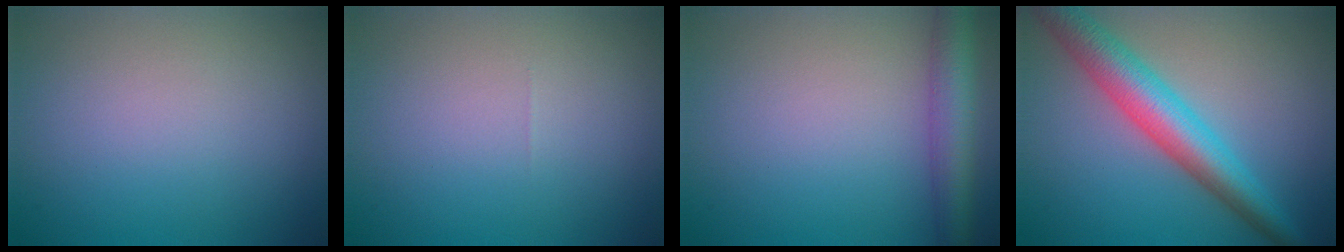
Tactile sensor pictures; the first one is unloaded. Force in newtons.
{"total": 0.0}
{"total": 4.4, "press": 4.4, "slide": 0.1}
{"total": 6.4, "press": 6.4, "slide": 0.2}